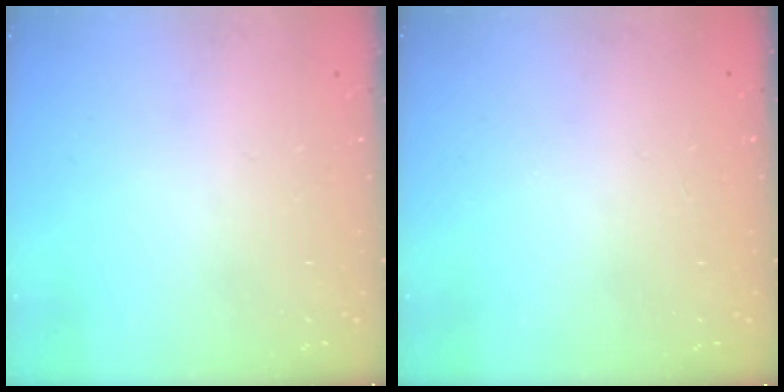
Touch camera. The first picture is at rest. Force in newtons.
{"total": 0.0}